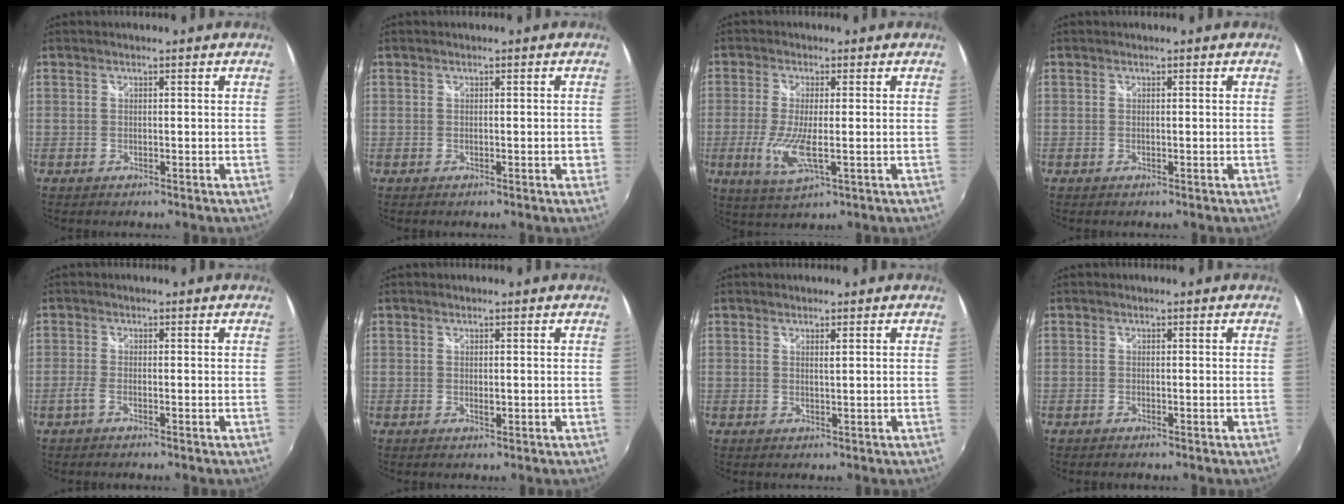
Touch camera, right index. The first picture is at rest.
{"total": 1.3, "force": [-0.4, 0.5, 1.1], "torque": [-0.011, 0.004, -0.004]}
{"total": 7.5, "force": [-1.6, 1.7, 7.1], "torque": [-0.154, -0.018, -0.031]}
{"total": 0.0}
{"total": 1.7, "force": [-1.2, 0.3, 1.2], "torque": [-0.031, -0.002, -0.027]}
{"total": 0.8, "force": [-0.1, 0.5, 0.6], "torque": [-0.012, -0.002, -0.001]}
{"total": 0.8, "force": [0.4, -0.1, 0.6], "torque": [-0.009, 0.000, 0.006]}
{"total": 0.7, "force": [-0.6, 0.2, 0.2], "torque": [-0.006, -0.003, -0.015]}